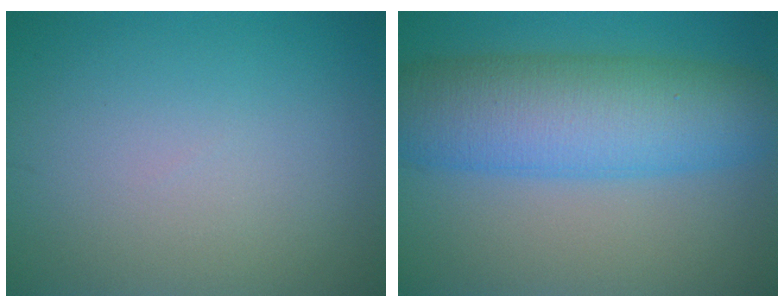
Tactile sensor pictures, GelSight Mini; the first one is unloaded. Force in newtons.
{"total": 10.1, "press": 10.1, "slide": 0.1}